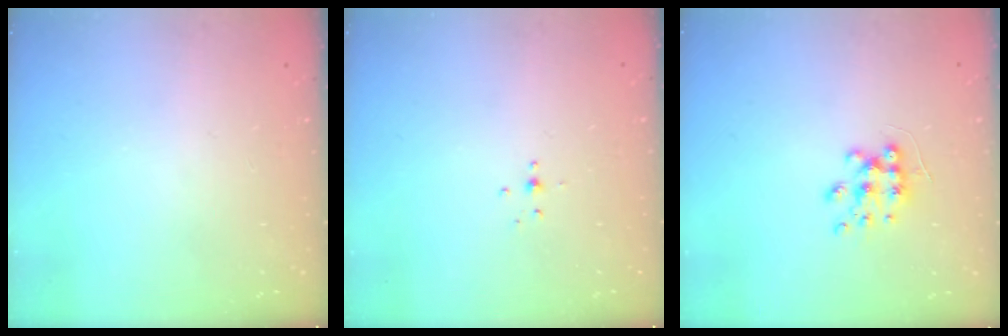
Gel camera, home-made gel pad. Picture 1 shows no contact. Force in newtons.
{"total": 2.1, "press": 1.9, "slide": 0.8}
{"total": 7.6, "press": 7.5, "slide": 0.8}